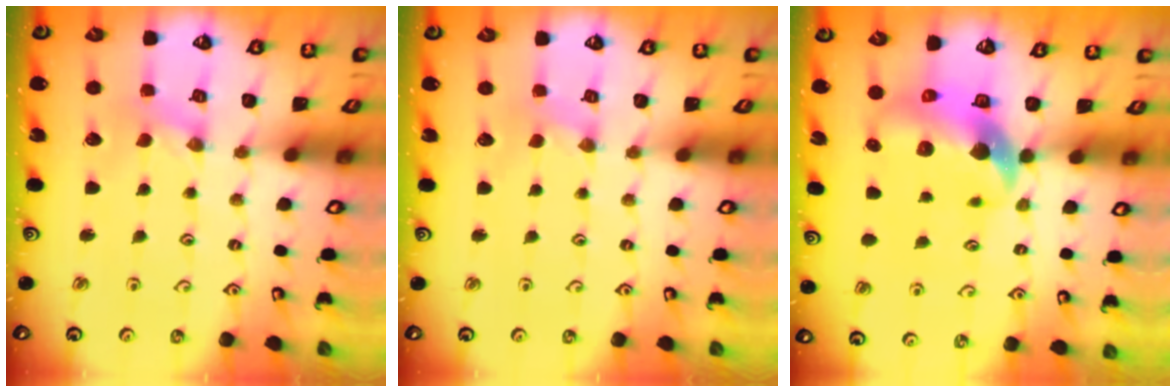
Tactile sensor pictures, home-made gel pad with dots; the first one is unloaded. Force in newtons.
{"total": 0.0}
{"total": 10.6, "press": 10.5, "slide": 1.9}